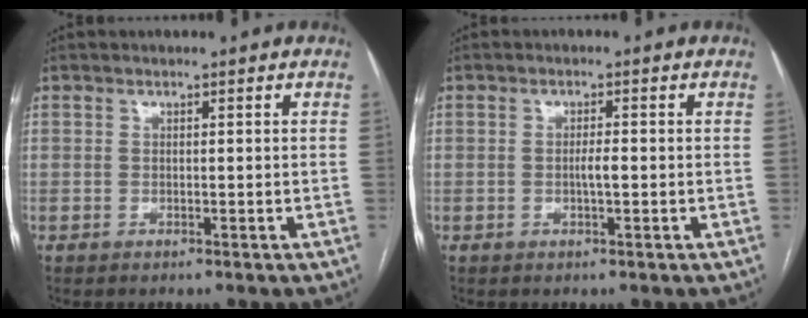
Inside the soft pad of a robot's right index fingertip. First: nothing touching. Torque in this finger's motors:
{"motor_torque": [0.23, 0.13, 0.17, 0.05]}